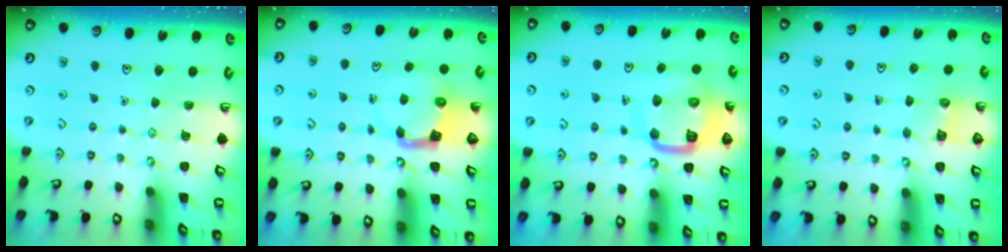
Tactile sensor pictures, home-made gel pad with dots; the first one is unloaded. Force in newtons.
{"total": 4.0, "press": 3.9, "slide": 0.7}
{"total": 12.6, "press": 12.5, "slide": 1.4}
{"total": 4.1, "press": 4.1, "slide": 0.1}